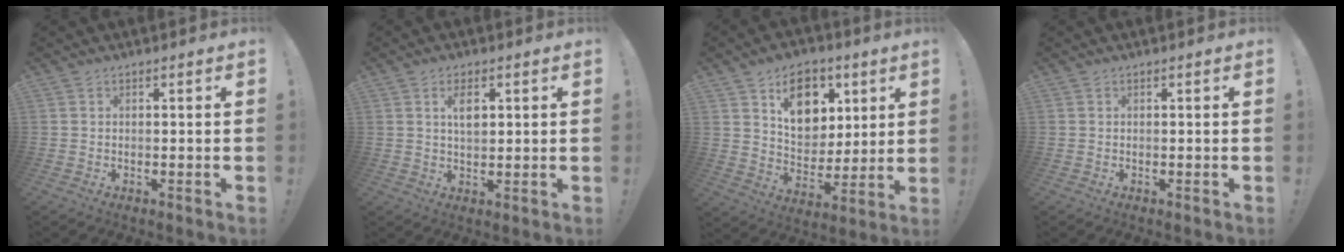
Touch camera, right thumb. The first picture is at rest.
{"total": 5.2, "force": [1.7, 2.8, 4.1], "torque": [-0.062, 0.000, 0.025]}
{"total": 14.0, "force": [7.1, 10.1, 6.6], "torque": [-0.083, -0.033, 0.133]}
{"total": 0.0}